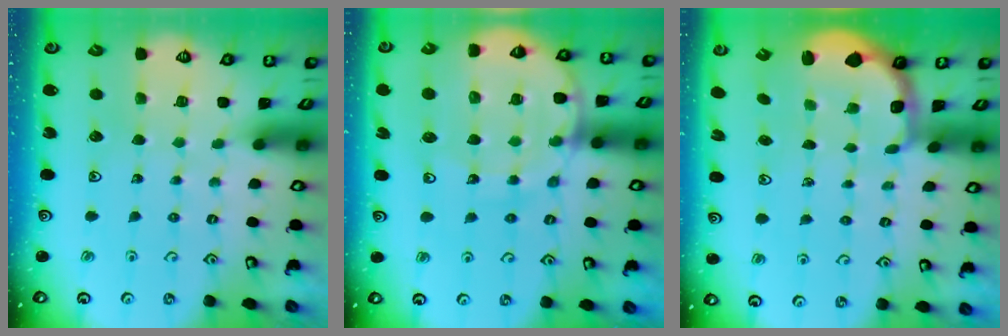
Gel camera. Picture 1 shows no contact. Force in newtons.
{"total": 14.4, "press": 14.1, "slide": 3.2}
{"total": 2.4, "press": 1.2, "slide": 2.1}